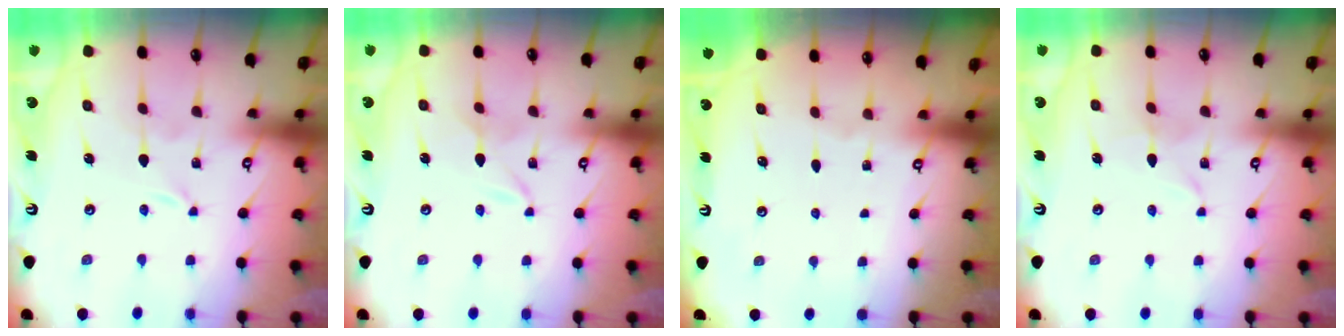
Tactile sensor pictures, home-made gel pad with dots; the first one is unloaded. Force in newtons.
{"total": 2.3, "press": 2.3, "slide": 0.3}
{"total": 0.0}
{"total": 2.1, "press": 2.1, "slide": 0.3}